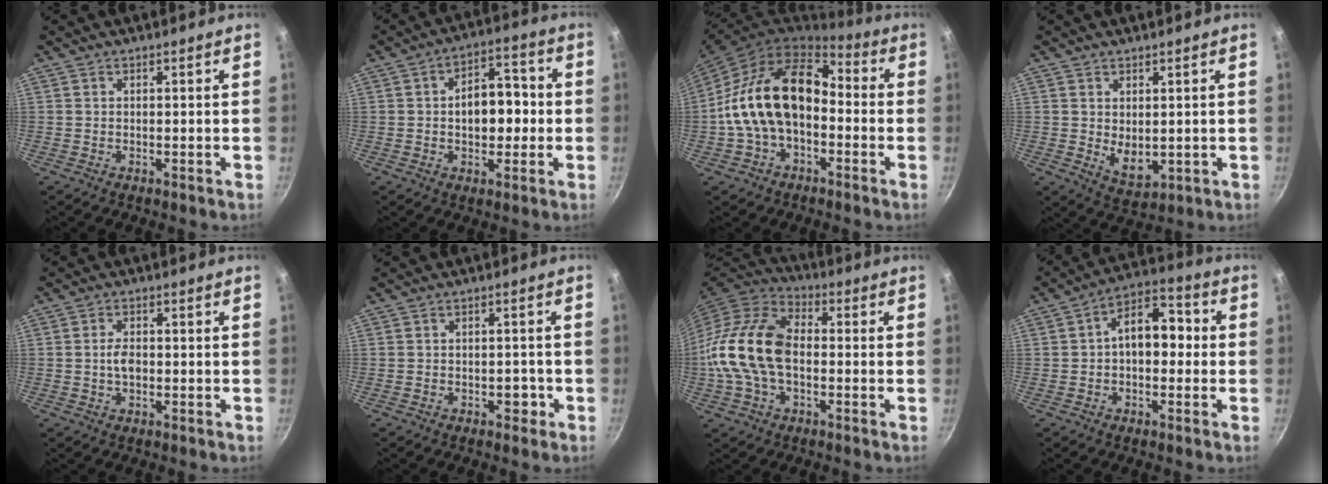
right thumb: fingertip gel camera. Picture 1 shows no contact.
{"total": 10.3, "force": [-0.5, 6.6, 7.9], "torque": [-0.072, 0.023, -0.015]}
{"total": 17.9, "force": [-1.5, 11.6, 13.5], "torque": [-0.218, 0.053, -0.038]}
{"total": 5.4, "force": [0.7, 3.3, 4.2], "torque": [-0.058, -0.019, 0.023]}
{"total": 3.3, "force": [-0.4, 1.9, 2.6], "torque": [-0.046, 0.009, -0.008]}
{"total": 2.6, "force": [-1.2, 1.8, 1.4], "torque": [-0.001, 0.019, -0.012]}
{"total": 18.2, "force": [-1.6, 11.5, 13.9], "torque": [-0.257, 0.035, -0.045]}
{"total": 10.3, "force": [-0.1, 6.7, 7.9], "torque": [-0.077, 0.038, -0.016]}